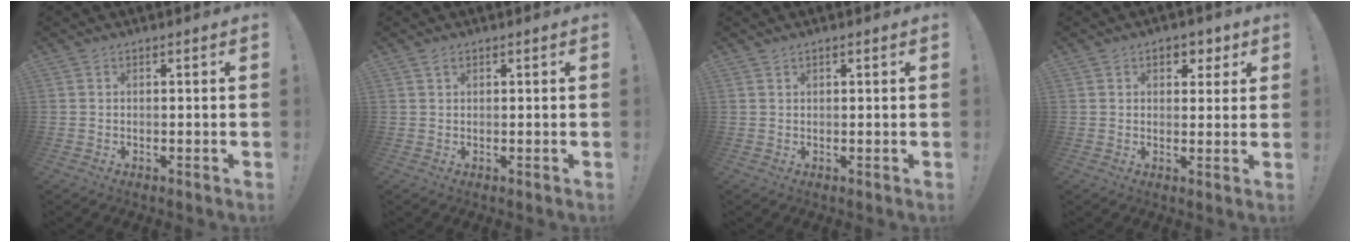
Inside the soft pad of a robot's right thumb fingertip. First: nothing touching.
{"total": 1.0, "force": [0.6, 0.5, 0.7], "torque": [-0.008, 0.000, 0.010]}
{"total": 1.0, "force": [0.9, 0.2, 0.4], "torque": [-0.008, -0.002, 0.018]}
{"total": 5.4, "force": [2.8, 3.7, 2.8], "torque": [-0.017, -0.011, 0.044]}